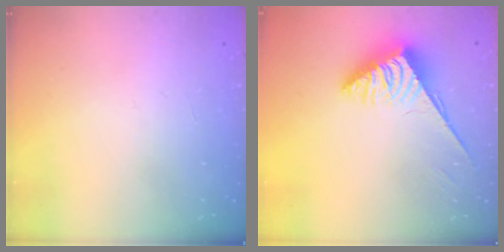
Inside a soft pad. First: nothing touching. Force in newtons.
{"total": 3.8, "press": 3.7, "slide": 0.6}